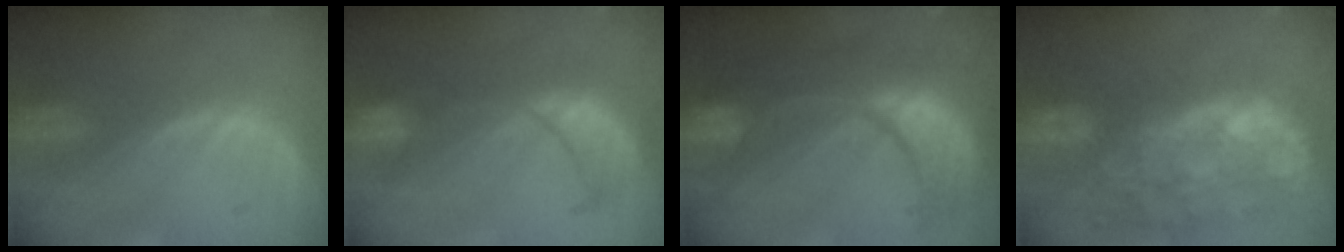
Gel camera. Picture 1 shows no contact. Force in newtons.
{"total": 7.9, "press": 7.7, "slide": 1.5}
{"total": 12.5, "press": 12.4, "slide": 1.3}
{"total": 12.9, "press": 11.6, "slide": 5.8}